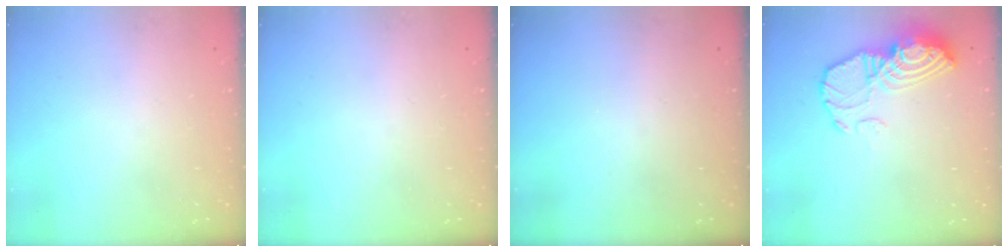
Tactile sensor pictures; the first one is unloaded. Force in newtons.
{"total": 0.0}
{"total": 0.0}
{"total": 13.5, "press": 13.4, "slide": 1.3}